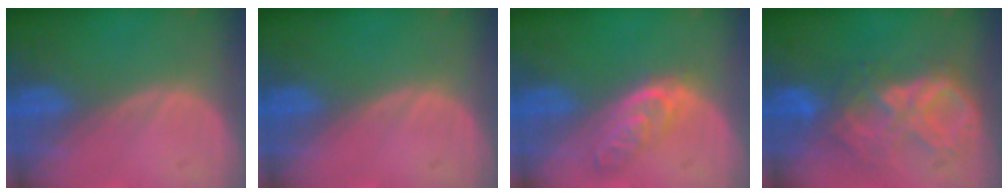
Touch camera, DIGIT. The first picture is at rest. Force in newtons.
{"total": 0.0}
{"total": 4.6, "press": 4.4, "slide": 1.1}
{"total": 8.8, "press": 7.6, "slide": 4.3}